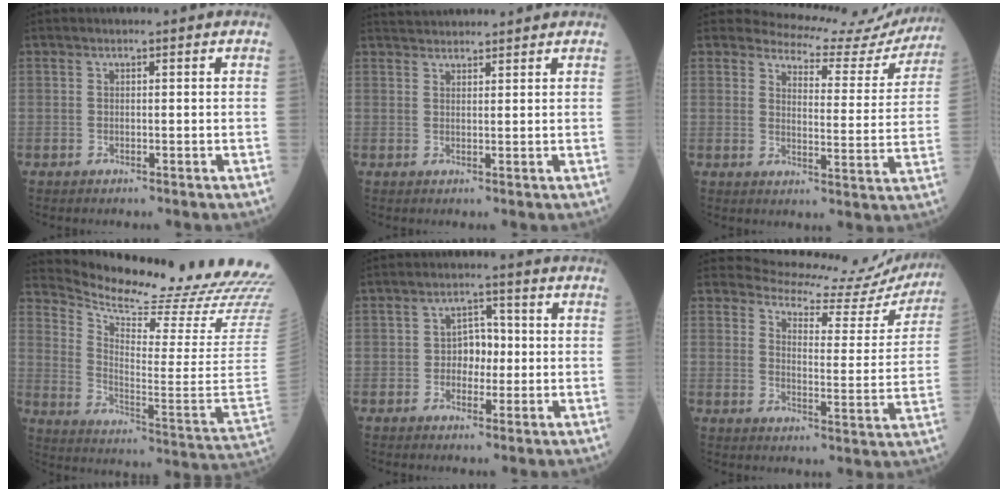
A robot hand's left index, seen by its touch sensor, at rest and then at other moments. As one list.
[{"total": 4.6, "force": [4.5, 0.4, 0.8], "torque": [-0.015, 0.033, 0.072]}, {"total": 13.9, "force": [13.5, 3.3, 0.6], "torque": [0.012, -0.057, 0.135]}, {"total": 27.1, "force": [24.9, 0.5, 10.8], "torque": [-0.183, -0.124, 0.333]}, {"total": 4.2, "force": [-0.6, 2.8, 3.0], "torque": [-0.044, 0.011, -0.014]}, {"total": 15.5, "force": [15.0, 3.6, 1.4], "torque": [-0.003, -0.058, 0.155]}]